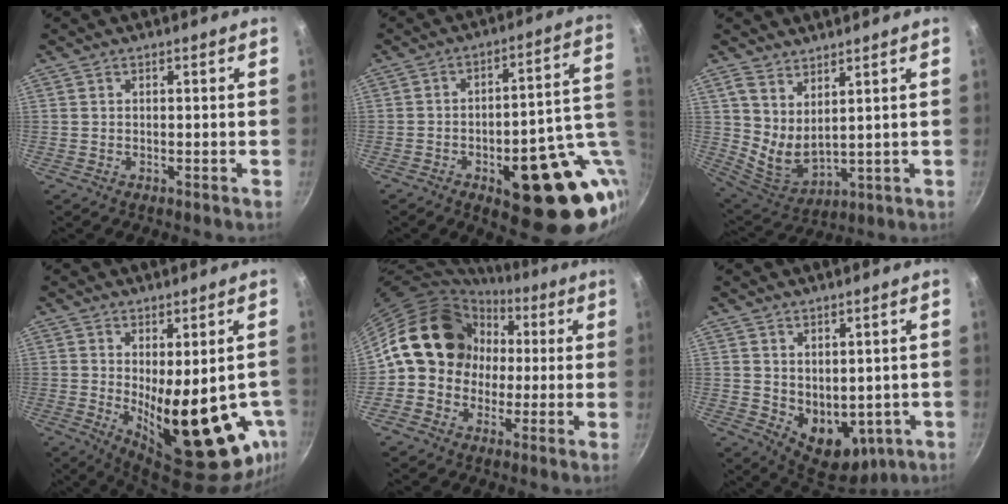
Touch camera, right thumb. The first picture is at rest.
{"total": 22.0, "force": [-4.4, 8.9, 19.6], "torque": [-0.200, 0.015, -0.048]}
{"total": 7.8, "force": [4.0, 3.8, 5.5], "torque": [-0.094, -0.047, 0.089]}
{"total": 18.5, "force": [-2.4, 7.1, 16.9], "torque": [-0.209, -0.038, -0.008]}
{"total": 15.7, "force": [1.6, 13.4, 7.9], "torque": [-0.085, 0.043, 0.015]}
{"total": 9.9, "force": [0.3, 7.1, 6.9], "torque": [-0.072, -0.022, 0.032]}